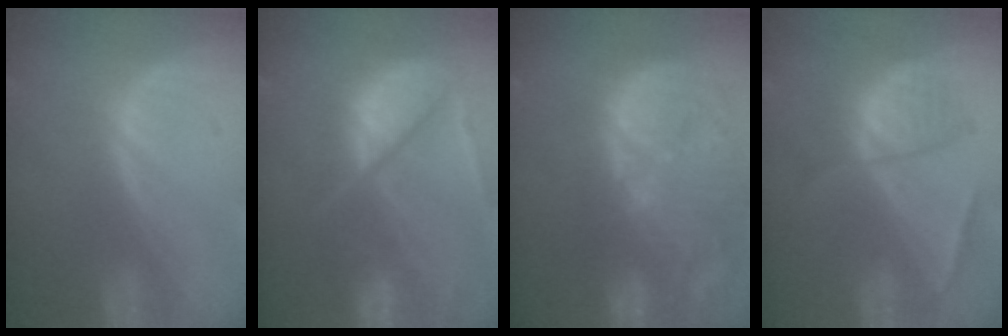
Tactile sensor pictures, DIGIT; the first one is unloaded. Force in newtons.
{"total": 10.6, "press": 8.7, "slide": 6.0}
{"total": 15.0, "press": 13.0, "slide": 7.4}
{"total": 6.8, "press": 6.0, "slide": 3.2}